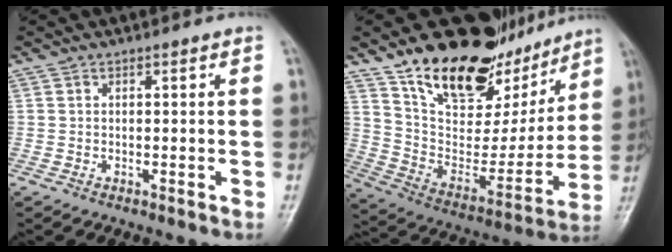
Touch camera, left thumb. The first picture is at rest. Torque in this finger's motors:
{"motor_torque": [0.30, 0.41, 1.03, -1.74, 0.18]}